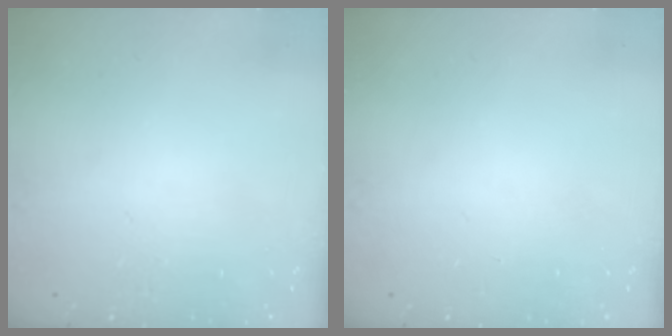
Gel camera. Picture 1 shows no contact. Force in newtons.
{"total": 0.0}